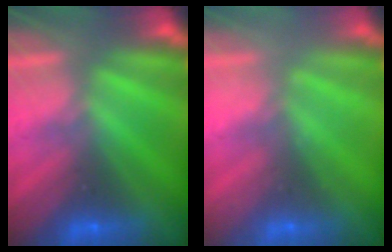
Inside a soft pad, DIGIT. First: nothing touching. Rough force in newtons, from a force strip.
{"total": 2.1}